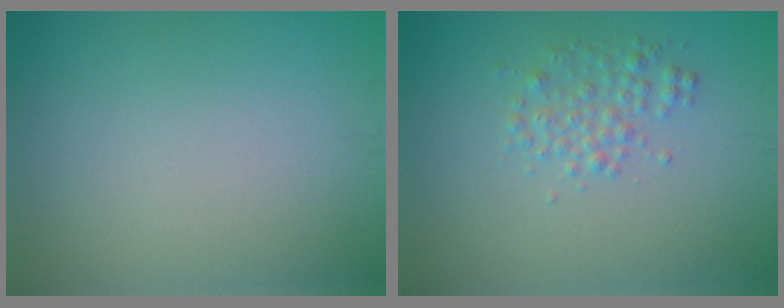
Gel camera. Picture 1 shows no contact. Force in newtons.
{"total": 2.0, "press": 2.0, "slide": 0.1}